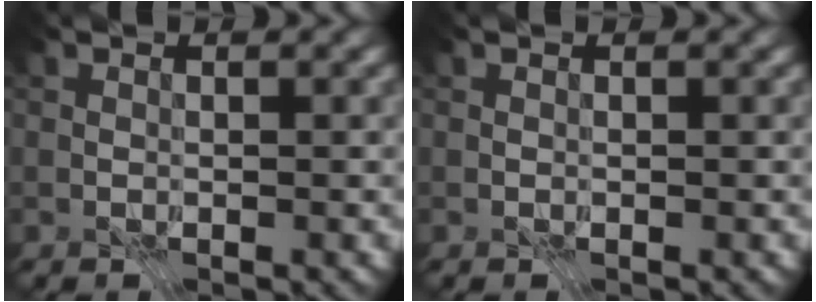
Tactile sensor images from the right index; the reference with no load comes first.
{"total": 0.0}